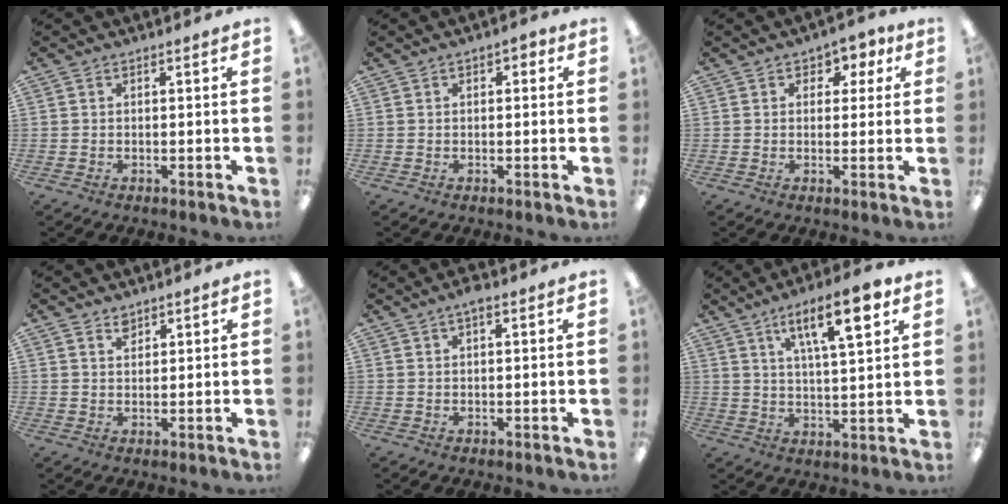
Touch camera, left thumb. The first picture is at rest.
{"total": 1.6, "force": [0.4, 0.9, 1.2], "torque": [-0.016, 0.002, 0.005]}
{"total": 3.8, "force": [1.7, 2.9, 1.8], "torque": [-0.018, -0.001, 0.025]}
{"total": 2.3, "force": [2.0, 1.0, 0.6], "torque": [-0.006, -0.006, 0.037]}
{"total": 2.2, "force": [1.4, 0.6, 1.7], "torque": [-0.027, 0.000, 0.022]}
{"total": 12.6, "force": [7.0, 3.5, 9.9], "torque": [-0.147, -0.028, 0.111]}